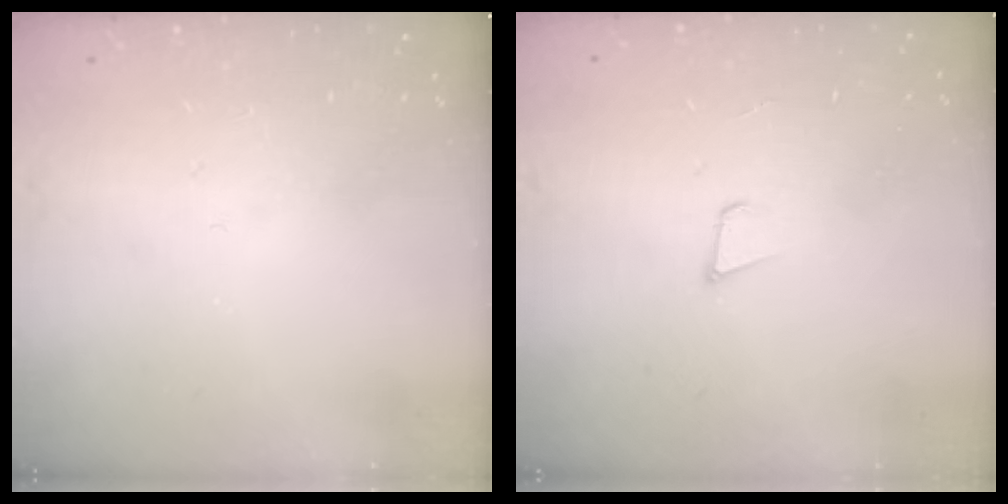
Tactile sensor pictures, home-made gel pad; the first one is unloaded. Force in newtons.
{"total": 3.2, "press": 1.9, "slide": 2.6}